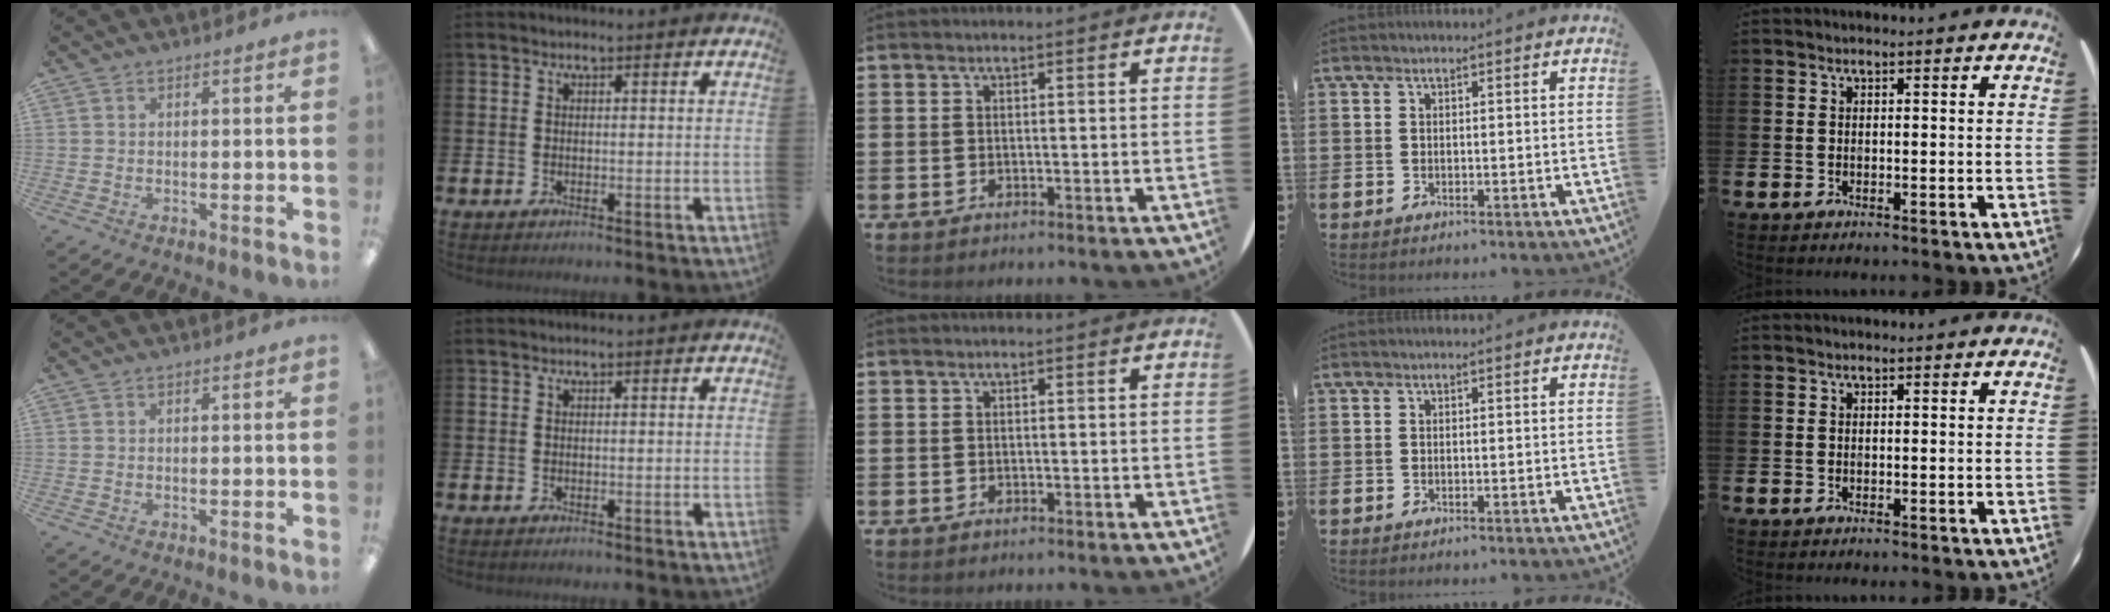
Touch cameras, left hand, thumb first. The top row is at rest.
{}